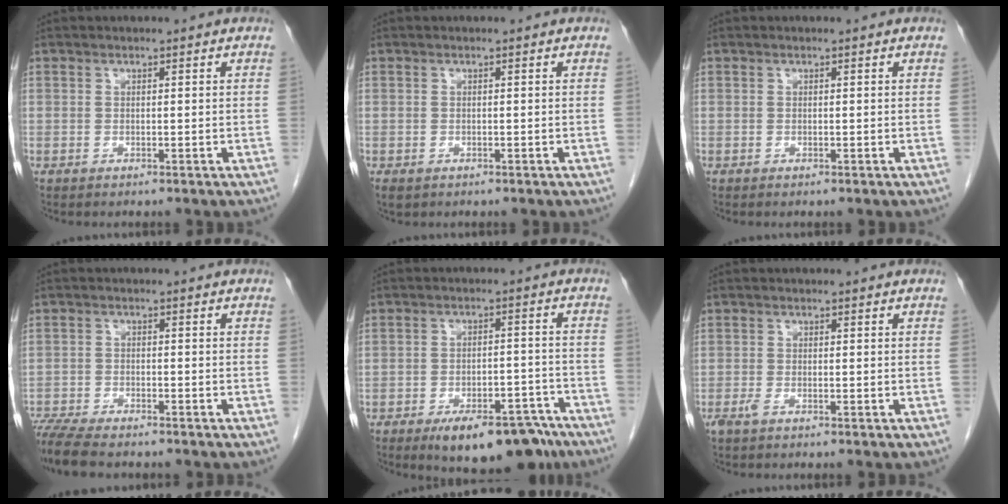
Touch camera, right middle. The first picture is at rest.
{"total": 1.7, "force": [-1.0, 1.2, 0.7], "torque": [-0.011, -0.001, -0.010]}
{"total": 0.0}
{"total": 9.3, "force": [-8.1, 1.8, 4.3], "torque": [-0.072, -0.016, -0.135]}
{"total": 13.1, "force": [-9.7, 4.8, 7.3], "torque": [-0.070, 0.017, -0.138]}
{"total": 1.1, "force": [-0.8, 0.2, 0.8], "torque": [-0.019, -0.002, -0.015]}